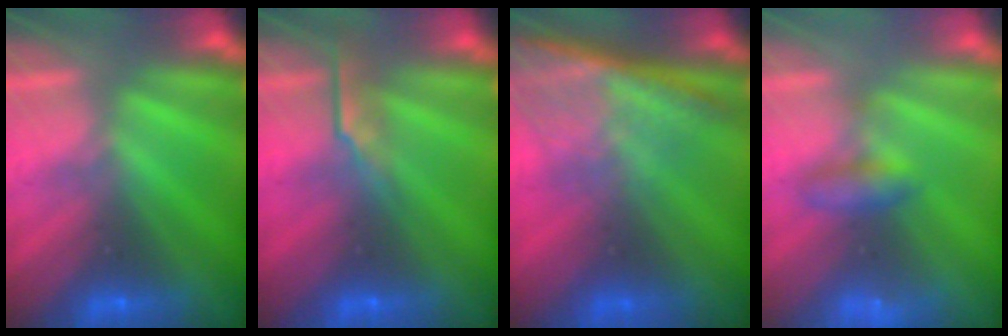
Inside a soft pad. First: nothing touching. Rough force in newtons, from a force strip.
{"total": 2.7}
{"total": 7.7}
{"total": 2.0}